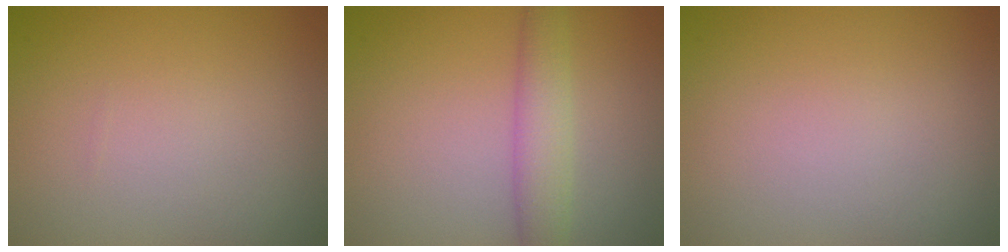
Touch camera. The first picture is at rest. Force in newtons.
{"total": 3.2, "press": 3.2, "slide": 0.2}
{"total": 0.0}